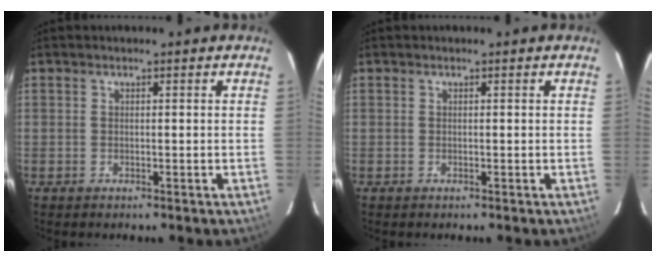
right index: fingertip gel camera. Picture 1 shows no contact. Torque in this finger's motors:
{"motor_torque": [0.00, 0.00, 0.00, 0.00]}